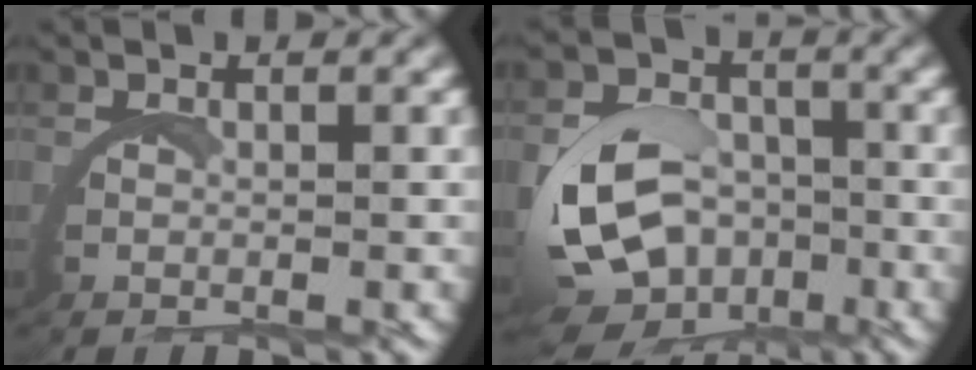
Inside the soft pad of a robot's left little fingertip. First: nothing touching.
{"total": 9.8, "force": [-2.9, 8.4, 4.1], "torque": [-0.114, -0.046, -0.045]}